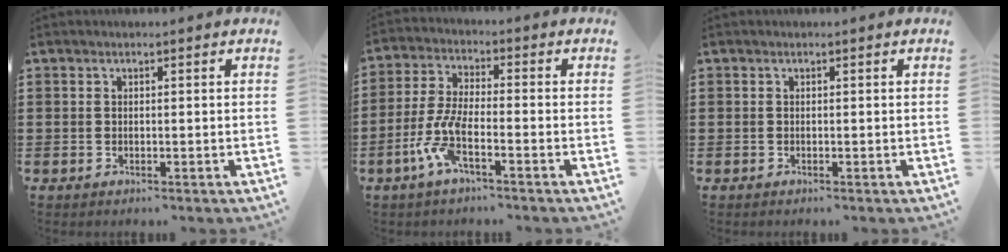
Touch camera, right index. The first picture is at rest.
{"total": 6.7, "force": [-3.5, 1.3, 5.6], "torque": [-0.145, -0.019, -0.073]}
{"total": 0.0}